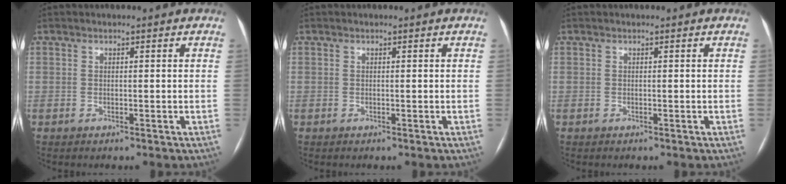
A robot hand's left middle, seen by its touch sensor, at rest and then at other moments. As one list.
[{"total": 0.0}, {"total": 0.0}]